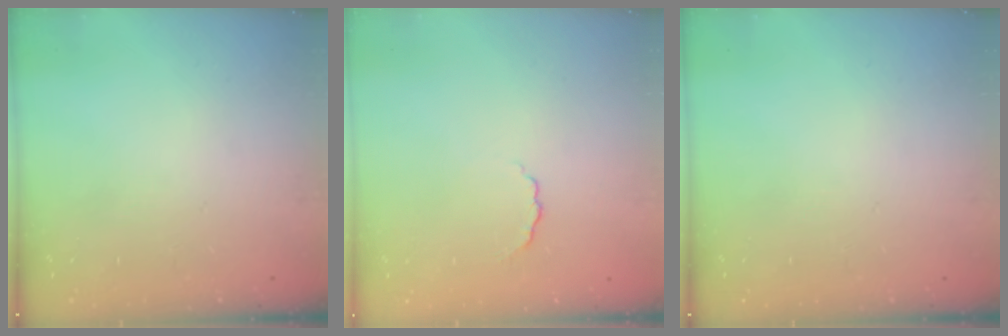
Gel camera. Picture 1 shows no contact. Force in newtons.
{"total": 2.6, "press": 2.5, "slide": 0.8}
{"total": 0.0}